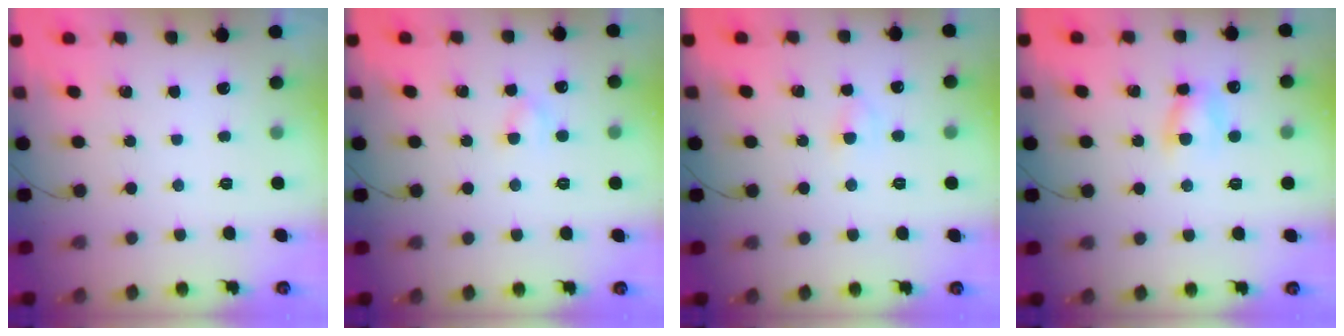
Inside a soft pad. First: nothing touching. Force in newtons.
{"total": 3.2, "press": 3.0, "slide": 1.1}
{"total": 2.7, "press": 2.6, "slide": 1.0}
{"total": 5.3, "press": 5.2, "slide": 1.2}